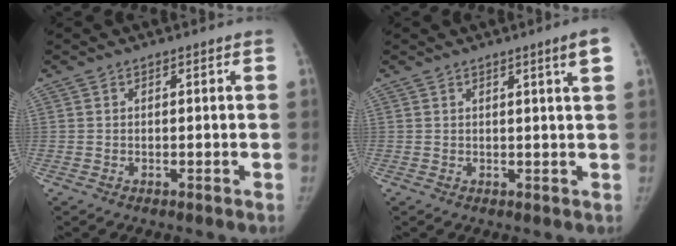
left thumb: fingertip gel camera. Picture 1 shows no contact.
{"total": 3.3, "force": [1.6, -0.5, 2.8], "torque": [-0.044, -0.010, 0.025]}